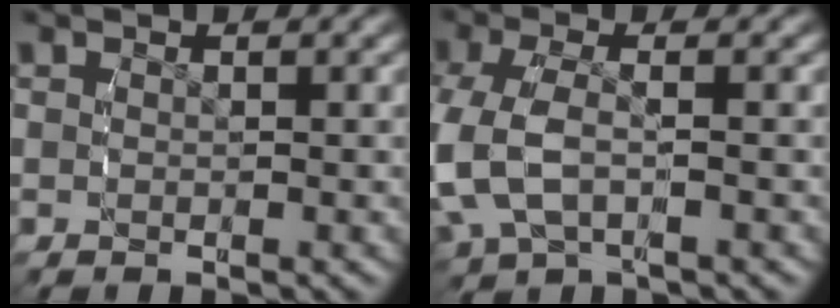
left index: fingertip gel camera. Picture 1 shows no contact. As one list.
[{"total": 5.3, "force": [-1.0, 3.7, 3.7], "torque": [-0.128, -0.022, -0.004]}]